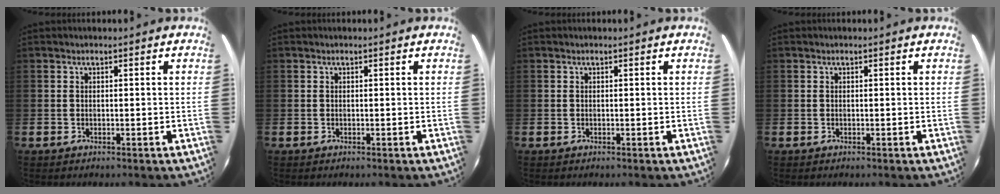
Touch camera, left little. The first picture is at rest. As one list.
[{"total": 0.0}, {"total": 0.0}, {"total": 0.0}]